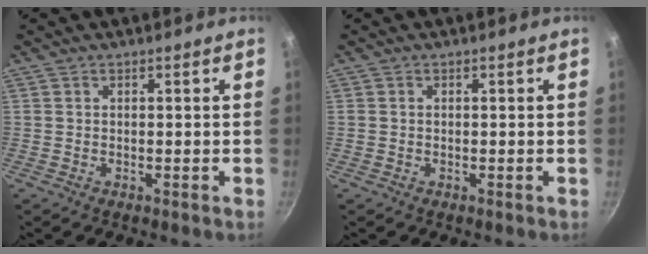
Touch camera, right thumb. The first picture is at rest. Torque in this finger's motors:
{"motor_torque": [-0.18, -0.43, 0.30, 0.16, -0.03]}